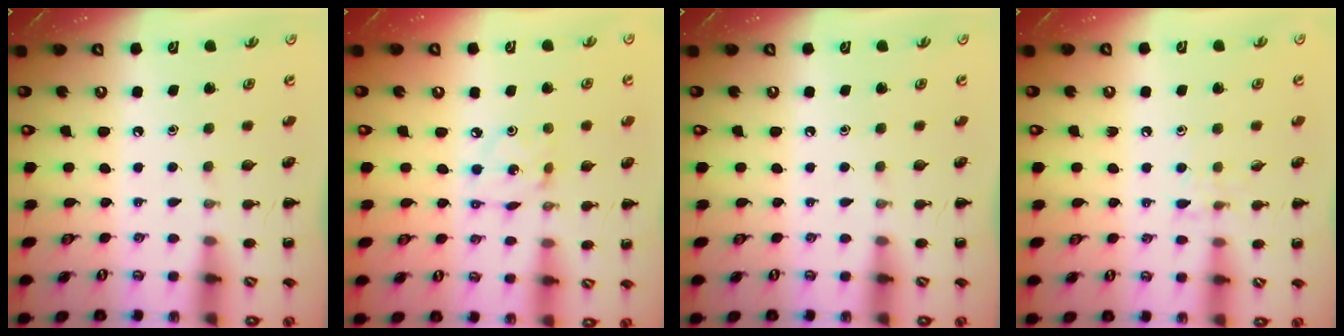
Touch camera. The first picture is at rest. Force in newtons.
{"total": 2.4, "press": 2.4, "slide": 0.4}
{"total": 0.0}
{"total": 5.4, "press": 5.2, "slide": 1.2}